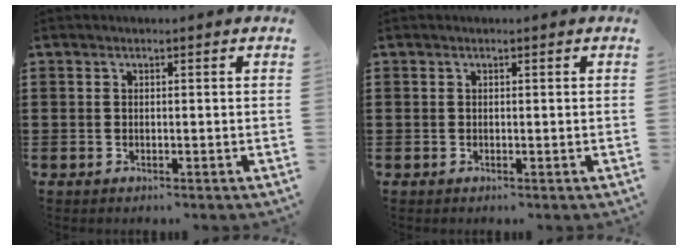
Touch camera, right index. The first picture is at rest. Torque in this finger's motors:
{"motor_torque": [0.01, -0.01, 0.00, 0.00]}